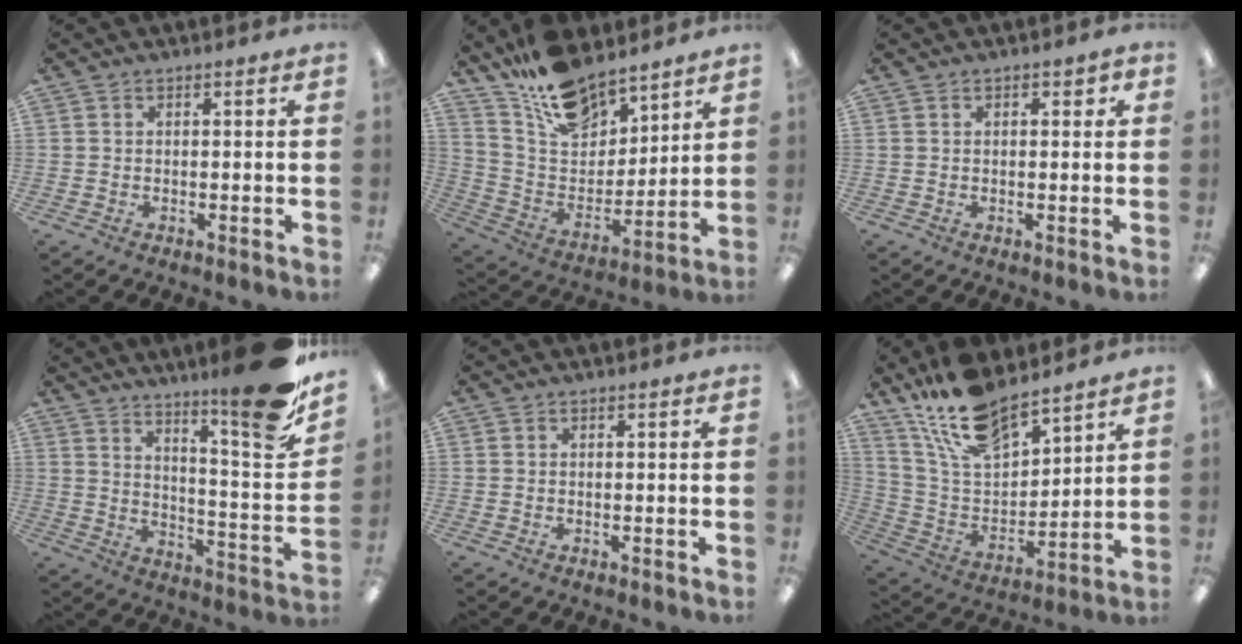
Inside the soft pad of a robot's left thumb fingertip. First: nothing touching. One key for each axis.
{"total": 15.9, "fx": 12.8, "fy": 7.5, "fz": 5.8, "tx": -0.118, "ty": -0.085, "tz": 0.239}
{"total": 1.6, "fx": 0.6, "fy": 0.9, "fz": 1.1, "tx": -0.013, "ty": 0.003, "tz": 0.007}
{"total": 17.2, "fx": 13.0, "fy": 2.0, "fz": 11.1, "tx": -0.151, "ty": -0.115, "tz": 0.203}
{"total": 0.0}
{"total": 16.1, "fx": 13.3, "fy": 5.9, "fz": 6.9, "tx": -0.150, "ty": -0.077, "tz": 0.244}